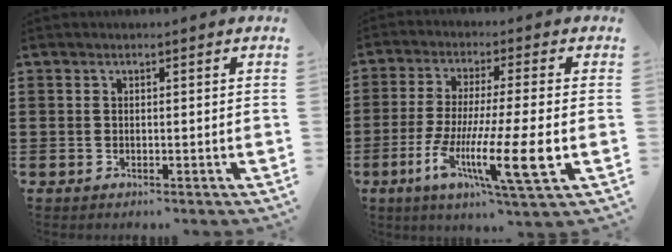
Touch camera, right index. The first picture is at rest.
{"total": 13.5, "force": [-4.3, 1.5, 12.7], "torque": [-0.251, -0.016, -0.083]}